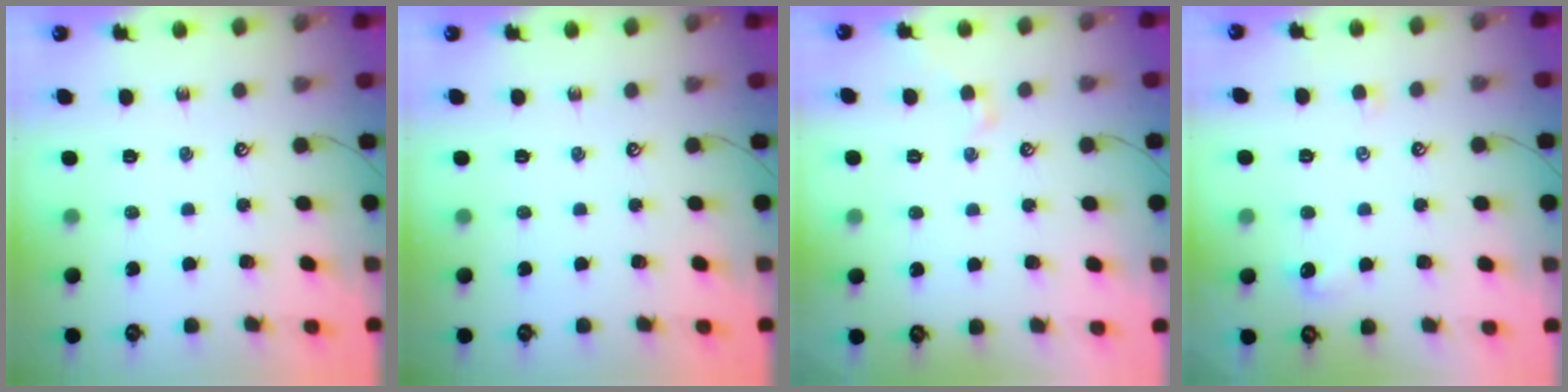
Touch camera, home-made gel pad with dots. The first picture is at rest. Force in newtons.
{"total": 0.0}
{"total": 0.6, "press": 0.0, "slide": 0.6}
{"total": 1.4, "press": 1.3, "slide": 0.4}